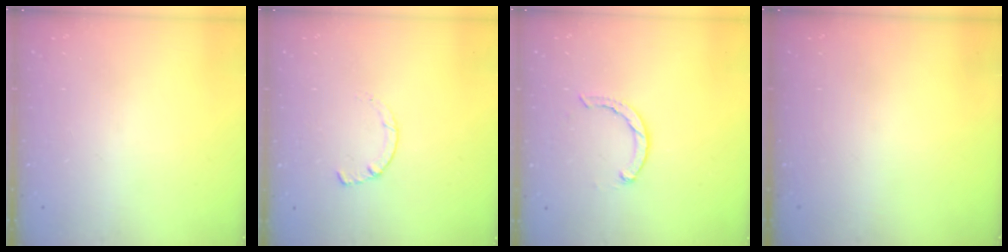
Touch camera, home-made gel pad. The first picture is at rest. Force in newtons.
{"total": 1.8, "press": 1.7, "slide": 0.3}
{"total": 1.9, "press": 1.9, "slide": 0.3}
{"total": 0.0}